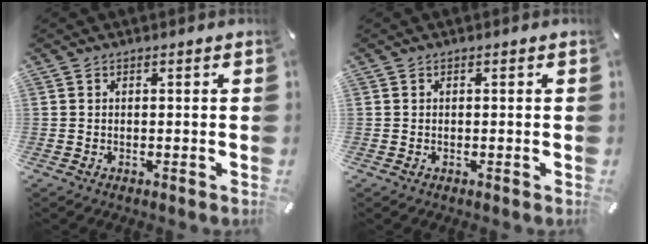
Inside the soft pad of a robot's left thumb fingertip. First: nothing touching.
{"total": 0.0}